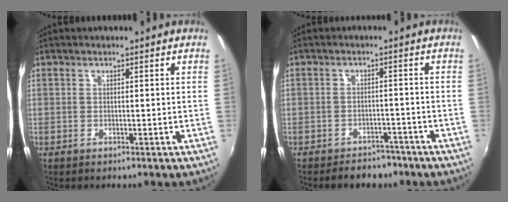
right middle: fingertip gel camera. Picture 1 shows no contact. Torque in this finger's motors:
{"motor_torque": [0.57, -0.90, 0.00, 0.01]}